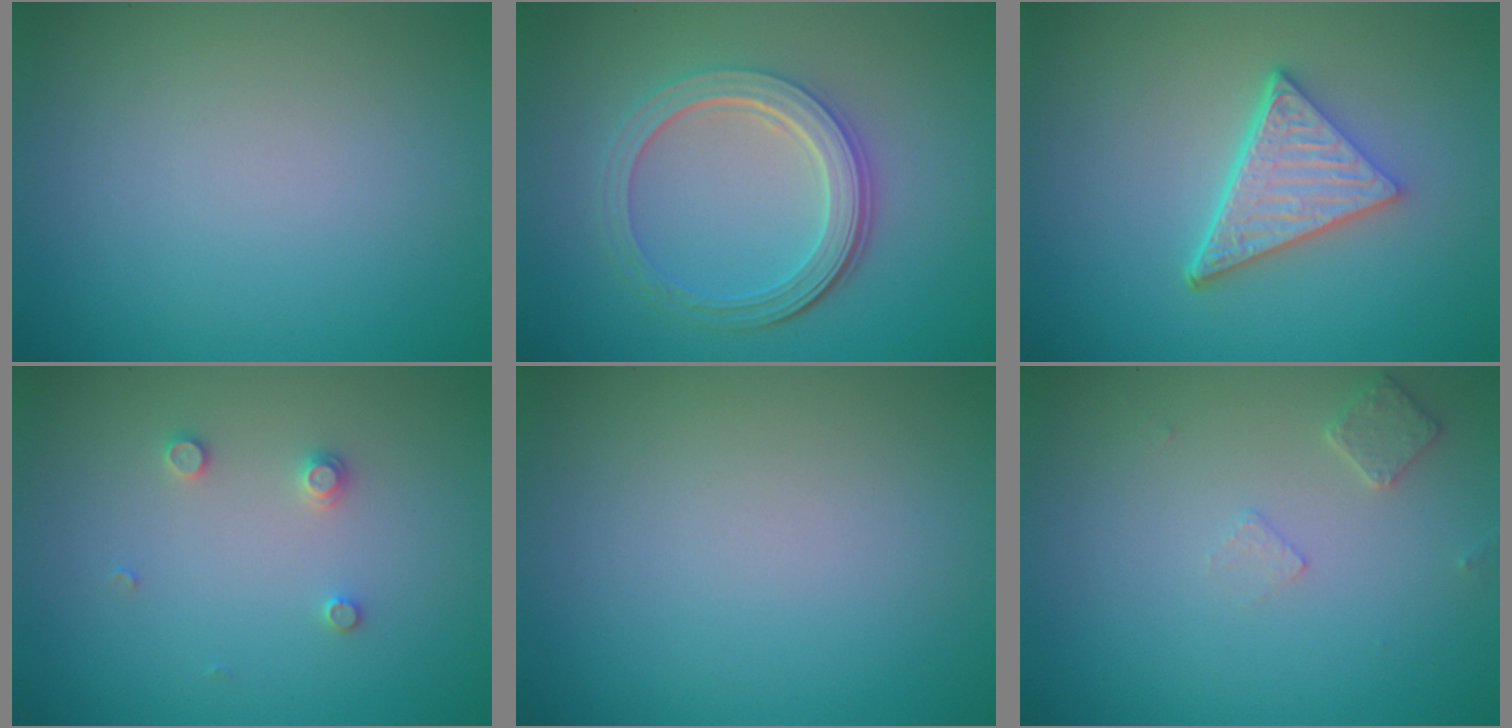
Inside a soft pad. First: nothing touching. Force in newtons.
{"total": 5.0, "press": 3.8, "slide": 3.2}
{"total": 5.2, "press": 3.7, "slide": 3.6}
{"total": 1.3, "press": 1.3, "slide": 0.2}
{"total": 0.0}
{"total": 1.5, "press": 1.4, "slide": 0.3}